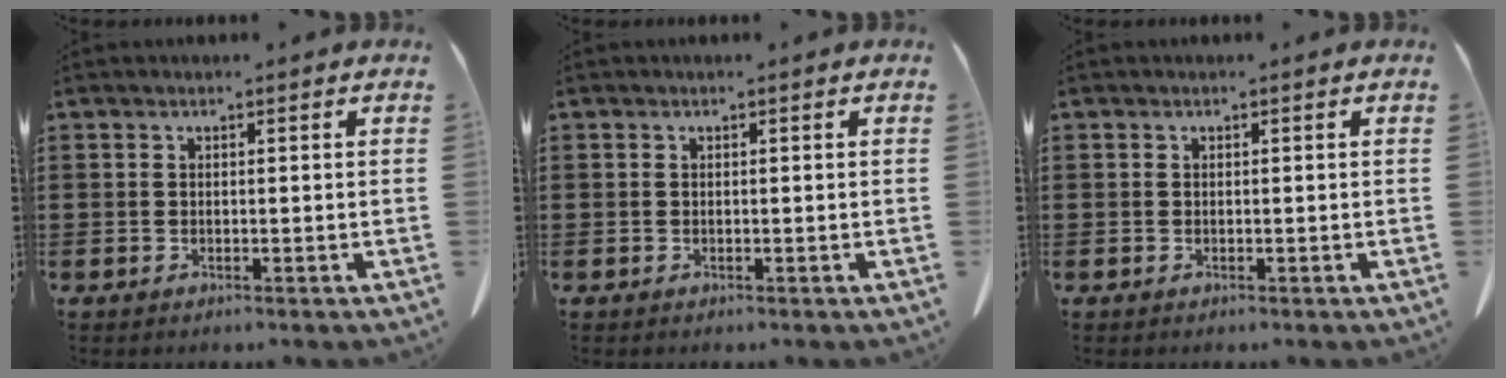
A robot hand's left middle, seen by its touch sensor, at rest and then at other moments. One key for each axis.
{"total": 0.0}
{"total": 0.0}